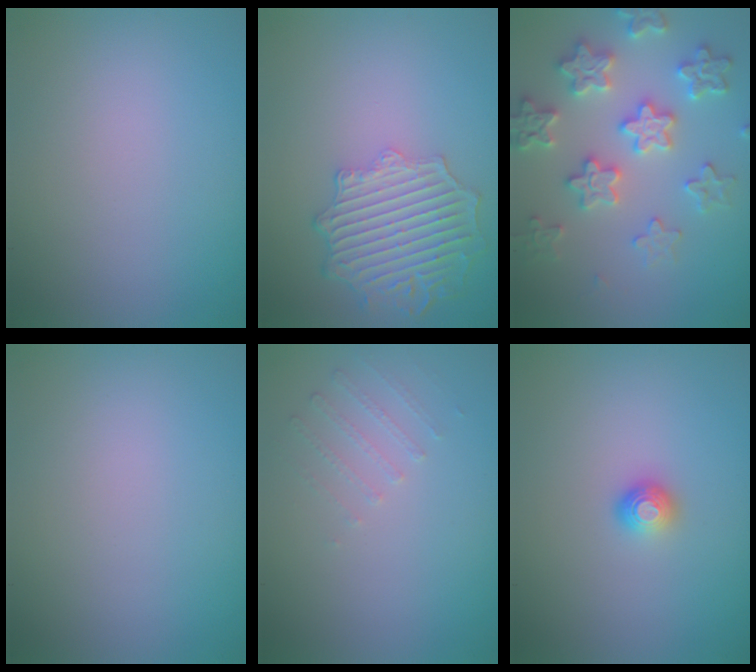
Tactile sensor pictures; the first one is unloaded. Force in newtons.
{"total": 6.3, "press": 5.0, "slide": 3.7}
{"total": 5.9, "press": 5.8, "slide": 1.2}
{"total": 0.0}
{"total": 1.1, "press": 0.7, "slide": 0.8}
{"total": 1.3, "press": 1.2, "slide": 0.7}